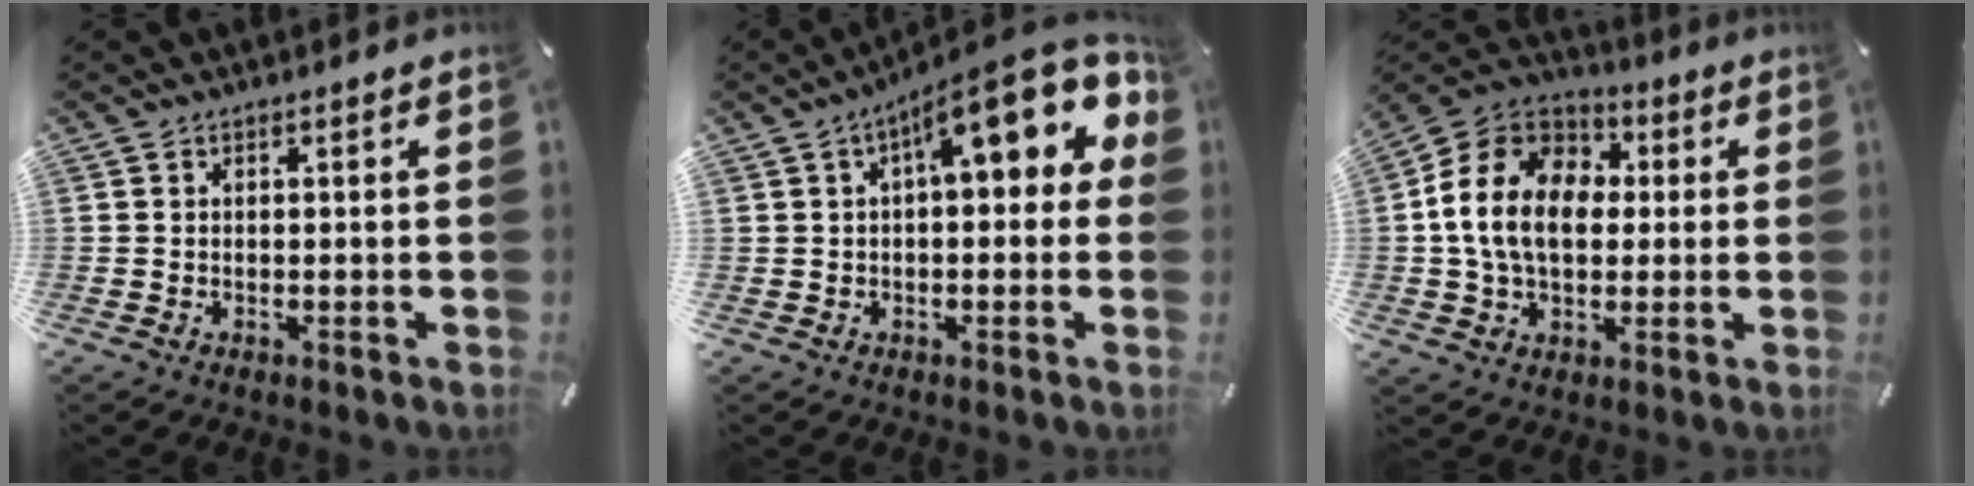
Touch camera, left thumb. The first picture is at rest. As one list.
[{"total": 14.2, "force": [6.7, 6.4, 10.8], "torque": [-0.145, -0.037, 0.113]}, {"total": 15.8, "force": [0.2, 12.4, 9.9], "torque": [-0.225, 0.016, 0.000]}]